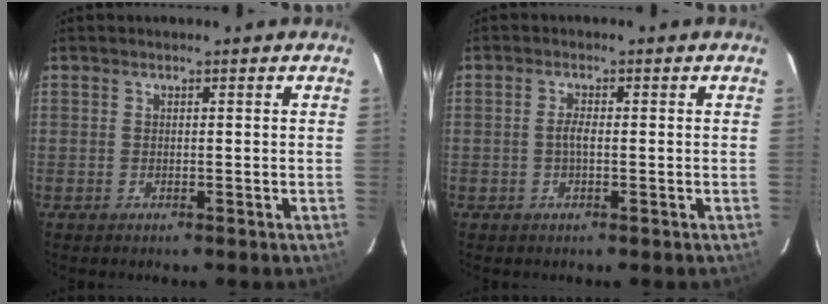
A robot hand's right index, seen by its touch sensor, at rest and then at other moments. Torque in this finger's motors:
{"motor_torque": [0.10, 0.05, 0.18, 0.05]}